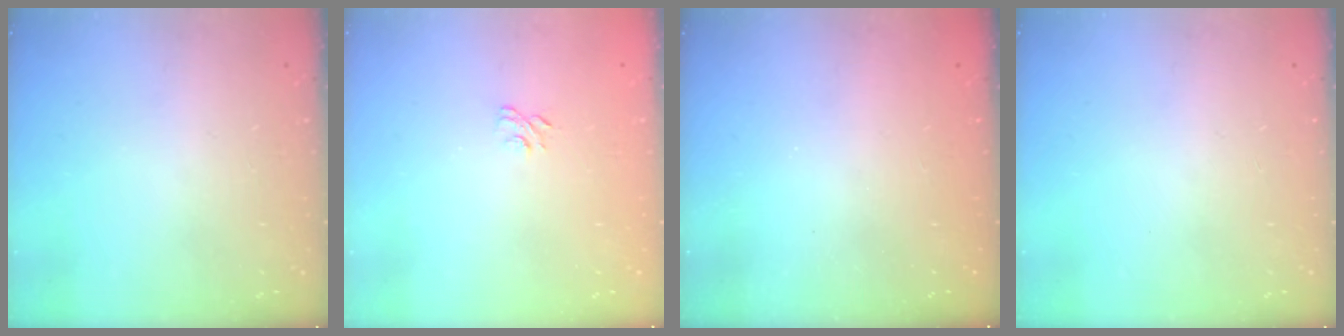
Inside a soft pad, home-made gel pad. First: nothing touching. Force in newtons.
{"total": 5.2, "press": 5.1, "slide": 1.3}
{"total": 2.3, "press": 2.1, "slide": 0.8}
{"total": 0.0}